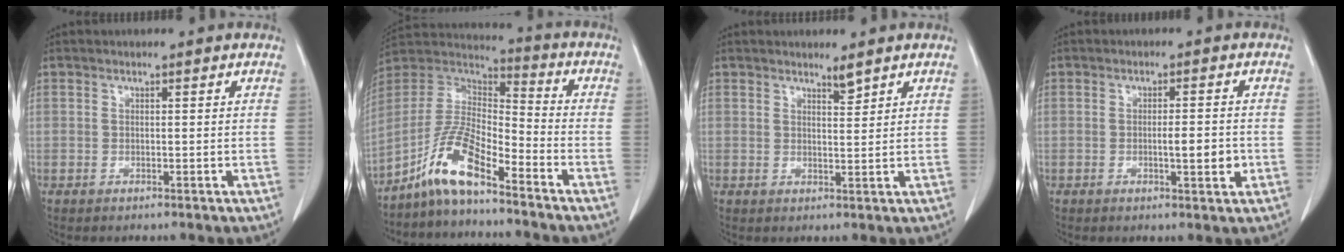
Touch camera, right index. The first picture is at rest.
{"total": 10.6, "force": [-7.3, 1.9, 7.4], "torque": [-0.167, 0.015, -0.142]}
{"total": 1.7, "force": [1.5, 0.0, 0.8], "torque": [-0.016, -0.008, 0.027]}
{"total": 3.8, "force": [-0.7, 0.8, 3.7], "torque": [-0.057, -0.001, -0.008]}